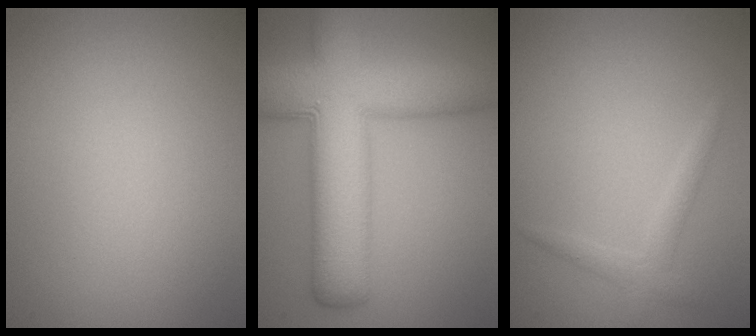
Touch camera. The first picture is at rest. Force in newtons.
{"total": 11.0, "press": 11.0, "slide": 0.5}
{"total": 1.6, "press": 1.6, "slide": 0.1}